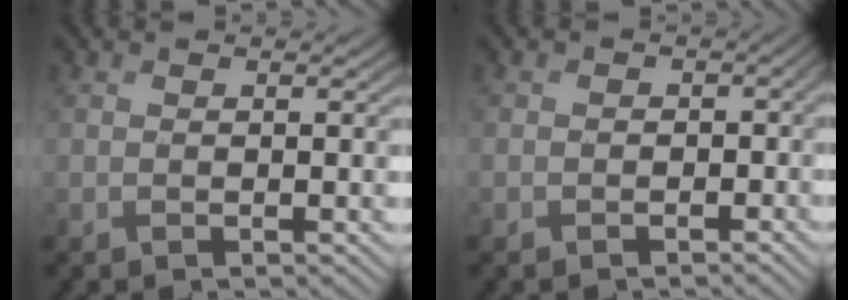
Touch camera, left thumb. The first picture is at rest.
{"total": 1.8, "force": [-0.8, 1.5, 0.4], "torque": [0.006, -0.006, -0.017]}